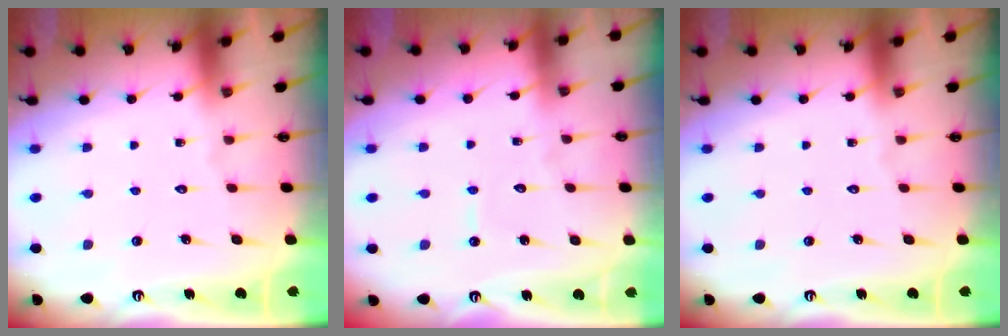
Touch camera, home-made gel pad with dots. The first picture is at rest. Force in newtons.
{"total": 3.8, "press": 3.8, "slide": 0.3}
{"total": 0.0}